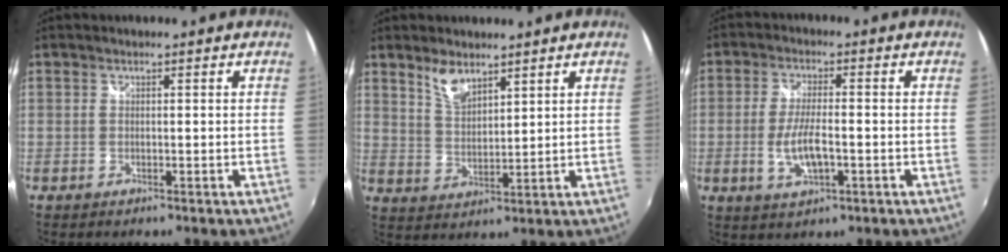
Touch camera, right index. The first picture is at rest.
{"total": 5.5, "force": [4.1, 2.2, 3.0], "torque": [-0.051, 0.001, 0.082]}
{"total": 7.1, "force": [-1.8, 2.2, 6.5], "torque": [-0.132, -0.004, -0.030]}